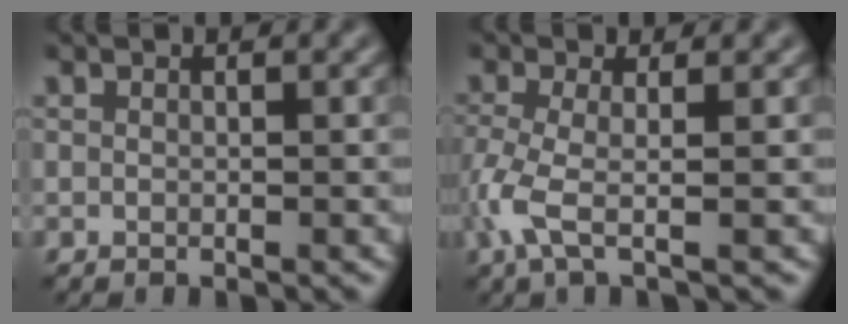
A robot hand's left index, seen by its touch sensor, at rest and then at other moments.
{"total": 3.7, "force": [-1.3, 0.7, 3.4], "torque": [-0.090, -0.009, -0.034]}